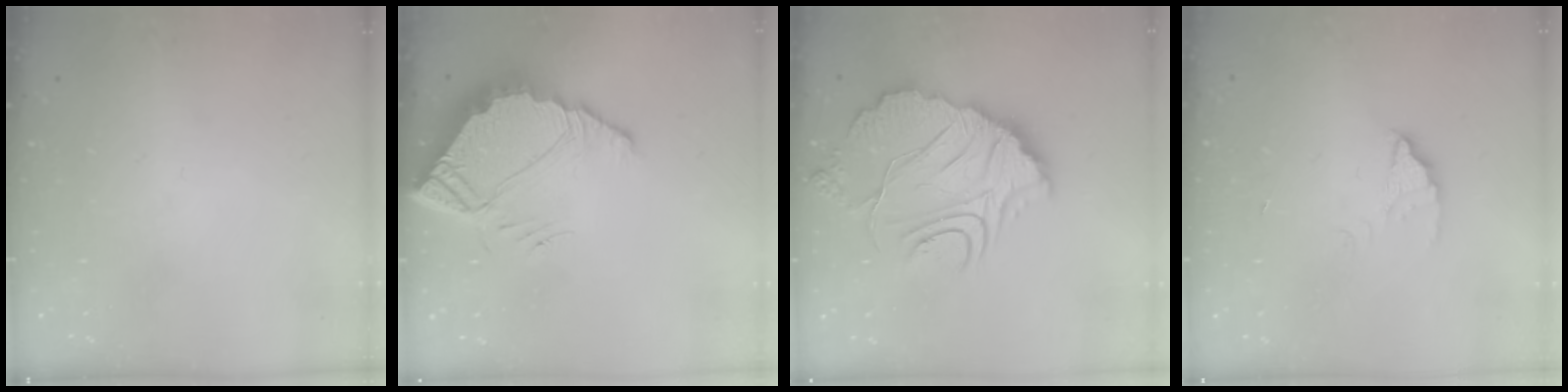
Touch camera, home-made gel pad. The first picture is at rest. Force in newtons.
{"total": 7.9, "press": 7.9, "slide": 0.6}
{"total": 16.2, "press": 16.2, "slide": 1.2}
{"total": 2.6, "press": 2.6, "slide": 0.2}